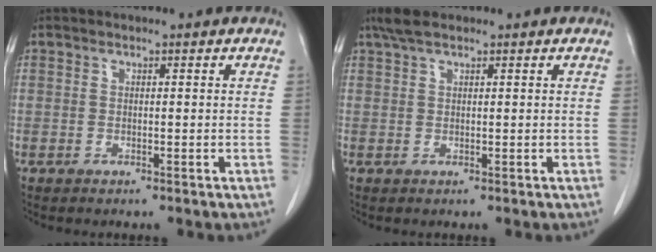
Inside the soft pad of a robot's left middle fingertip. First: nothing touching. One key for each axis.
{"total": 2.8, "fx": 2.1, "fy": 0.7, "fz": 1.8, "tx": -0.042, "ty": 0.016, "tz": 0.044}